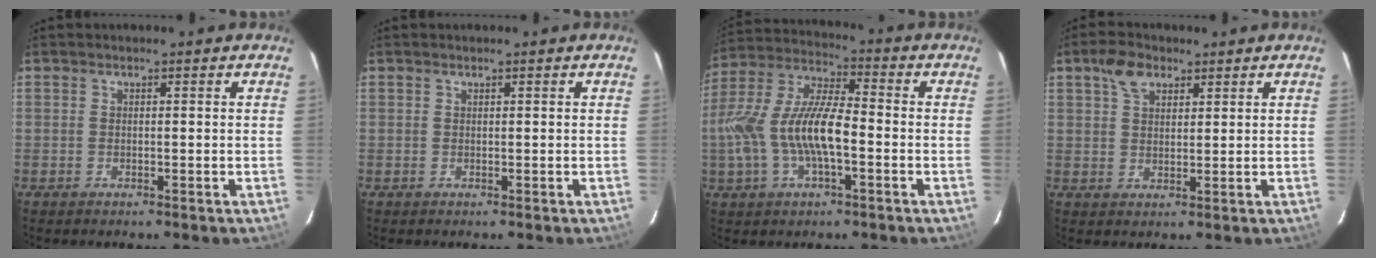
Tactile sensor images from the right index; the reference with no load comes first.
{"total": 0.0}
{"total": 14.9, "force": [-3.4, 5.4, 13.5], "torque": [-0.281, 0.003, -0.063]}
{"total": 5.2, "force": [2.9, 3.1, 2.9], "torque": [-0.052, 0.016, 0.053]}